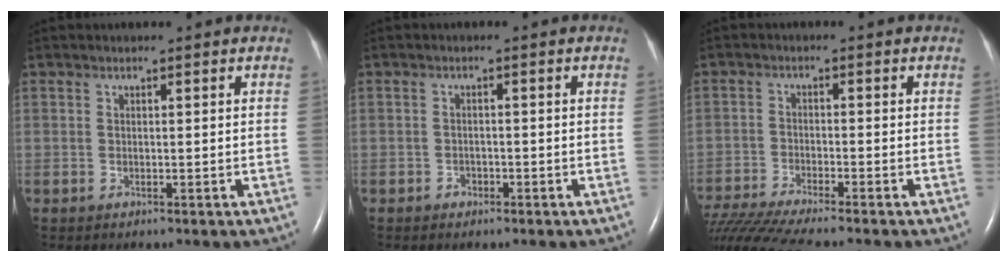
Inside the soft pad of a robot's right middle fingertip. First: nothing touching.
{"total": 1.3, "force": [-0.8, 0.9, 0.4], "torque": [-0.007, 0.004, -0.013]}
{"total": 12.7, "force": [-11.2, -0.4, 5.9], "torque": [-0.104, -0.023, -0.190]}